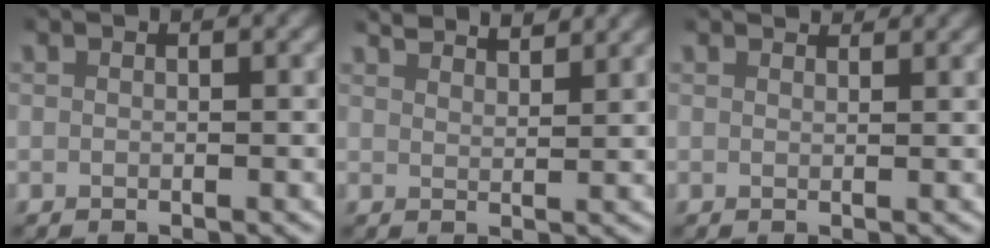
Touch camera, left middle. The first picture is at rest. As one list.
[{"total": 3.5, "force": [3.3, 0.4, 1.0], "torque": [-0.012, 0.001, 0.055]}, {"total": 1.7, "force": [1.7, 0.1, 0.3], "torque": [0.005, 0.003, 0.024]}]